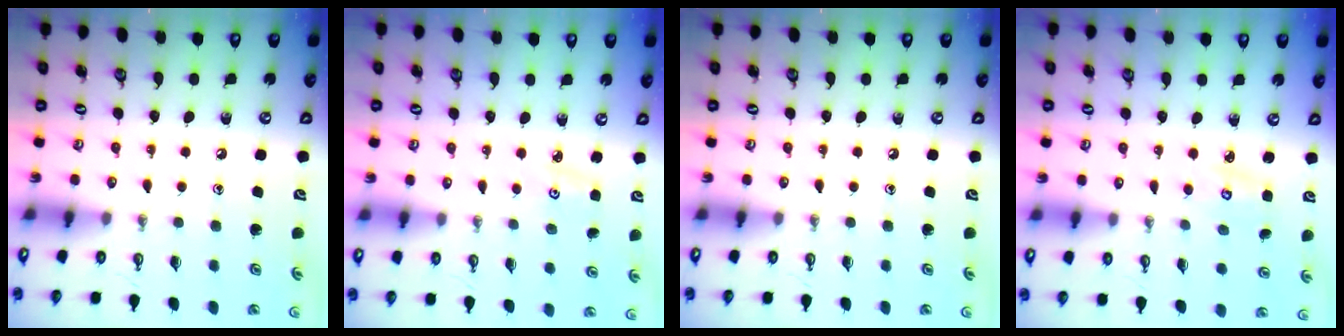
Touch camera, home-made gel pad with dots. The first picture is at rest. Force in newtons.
{"total": 2.7, "press": 2.6, "slide": 0.4}
{"total": 0.0}
{"total": 3.1, "press": 3.1, "slide": 0.3}